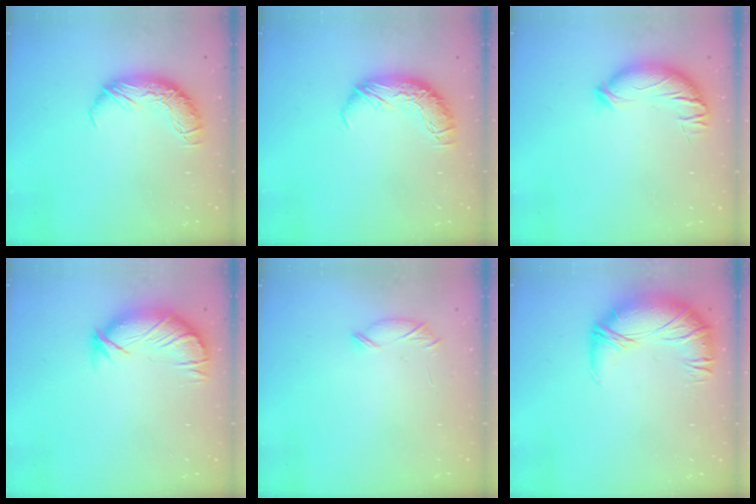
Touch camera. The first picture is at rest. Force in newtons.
{"total": 0.0}
{"total": 3.0, "press": 2.6, "slide": 1.5}
{"total": 3.9, "press": 3.3, "slide": 1.9}
{"total": 7.6, "press": 7.6, "slide": 0.3}
{"total": 2.8, "press": 1.4, "slide": 2.5}